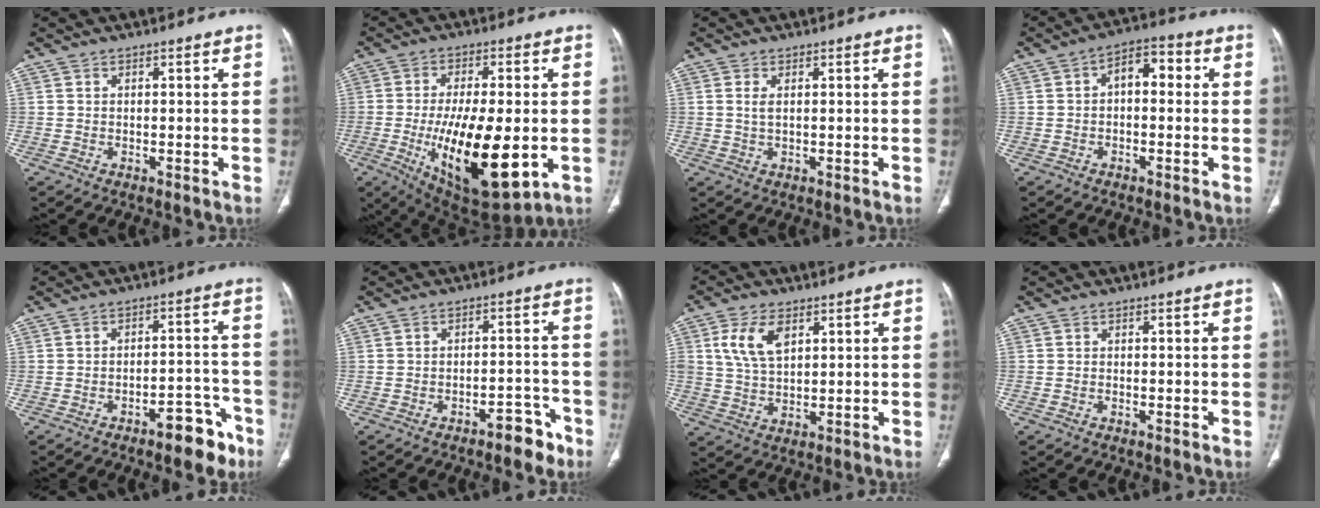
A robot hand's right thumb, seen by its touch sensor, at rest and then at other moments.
{"total": 20.4, "force": [-4.1, 8.0, 18.4], "torque": [-0.317, -0.021, -0.046]}
{"total": 1.9, "force": [0.5, 0.8, 1.6], "torque": [-0.039, 0.002, 0.015]}
{"total": 6.3, "force": [0.4, 3.8, 5.0], "torque": [-0.055, 0.025, -0.007]}
{"total": 8.3, "force": [-5.5, 3.5, 5.2], "torque": [-0.050, 0.050, -0.072]}
{"total": 5.7, "force": [-3.9, 2.6, 3.2], "torque": [-0.028, 0.042, -0.049]}
{"total": 8.3, "force": [3.2, 4.7, 6.1], "torque": [-0.115, -0.007, 0.065]}
{"total": 0.0}